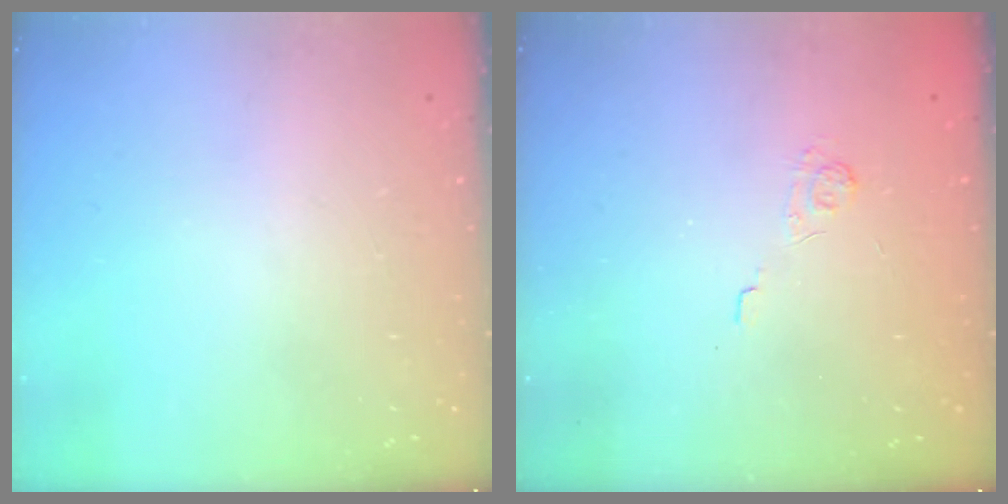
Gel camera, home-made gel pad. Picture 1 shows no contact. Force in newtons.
{"total": 2.0, "press": 1.4, "slide": 1.4}